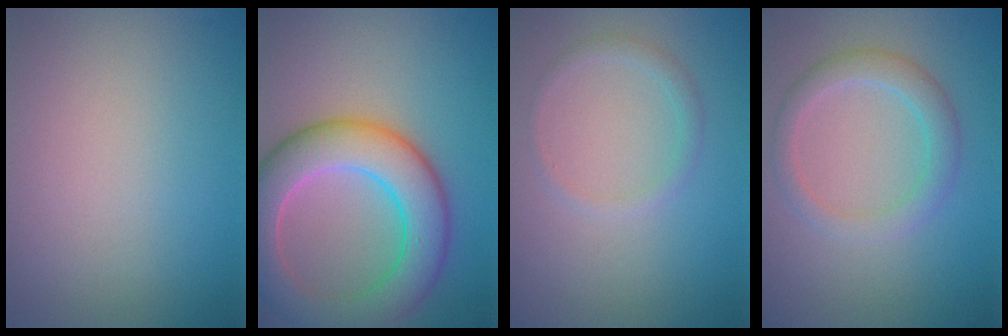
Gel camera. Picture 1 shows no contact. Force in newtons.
{"total": 8.3, "press": 8.3, "slide": 0.5}
{"total": 1.2, "press": 1.1, "slide": 0.1}
{"total": 2.7, "press": 2.7, "slide": 0.3}